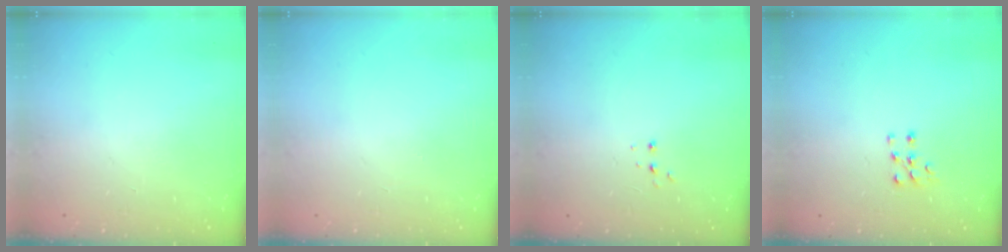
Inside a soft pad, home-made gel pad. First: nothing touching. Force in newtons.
{"total": 0.0}
{"total": 2.7, "press": 2.7, "slide": 0.5}
{"total": 6.1, "press": 6.0, "slide": 0.5}